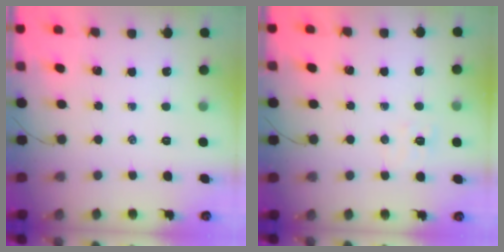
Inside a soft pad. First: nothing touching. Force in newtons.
{"total": 5.8, "press": 5.6, "slide": 1.4}